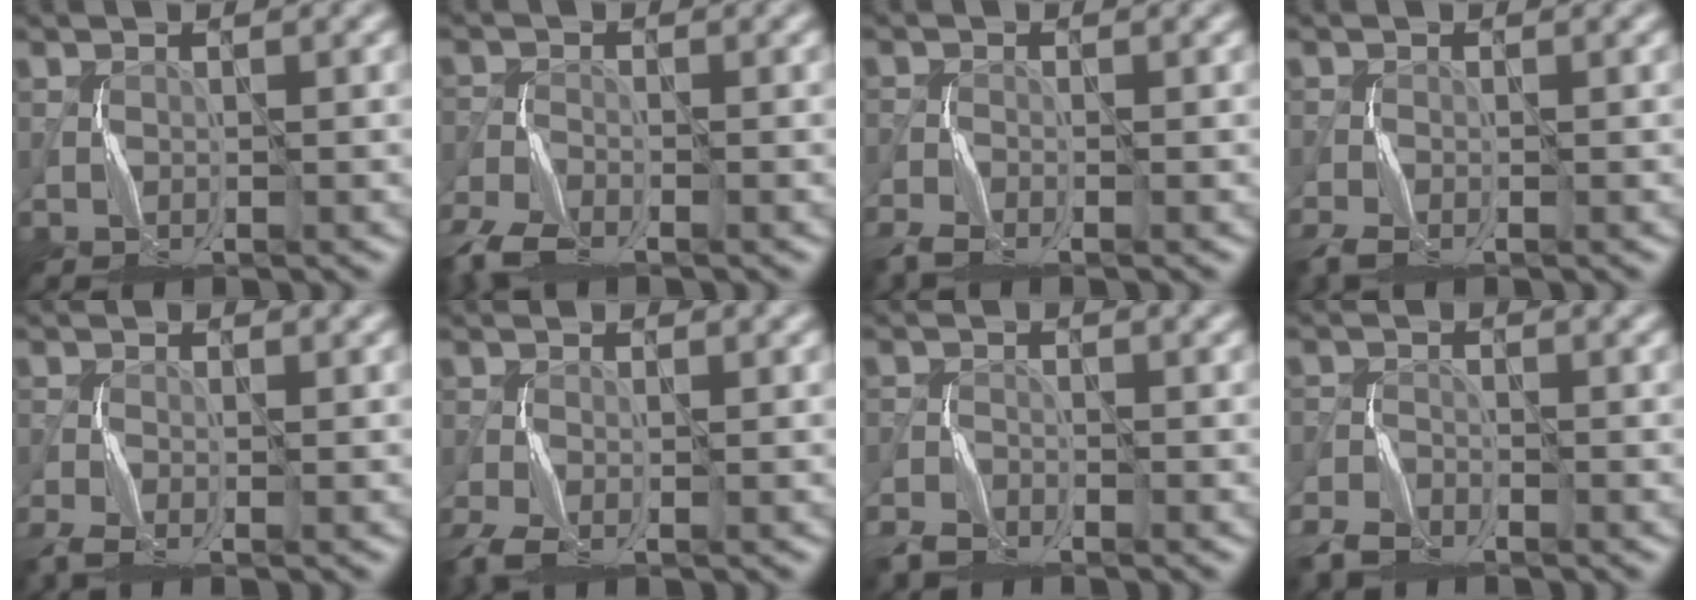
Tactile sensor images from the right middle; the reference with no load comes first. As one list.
[{"total": 5.0, "force": [-4.0, 1.7, 2.4], "torque": [-0.058, -0.012, -0.090]}, {"total": 3.0, "force": [-2.6, 0.8, 1.3], "torque": [-0.037, -0.009, -0.059]}, {"total": 2.5, "force": [-1.9, 0.8, 1.4], "torque": [-0.042, -0.007, -0.039]}, {"total": 2.8, "force": [-2.3, 0.6, 1.5], "torque": [-0.044, -0.009, -0.051]}, {"total": 3.2, "force": [-2.2, 1.1, 2.0], "torque": [-0.058, -0.010, -0.046]}, {"total": 3.3, "force": [-3.0, 1.2, 0.8], "torque": [-0.022, -0.009, -0.067]}, {"total": 3.9, "force": [-3.5, 1.3, 1.1], "torque": [-0.028, -0.012, -0.076]}]